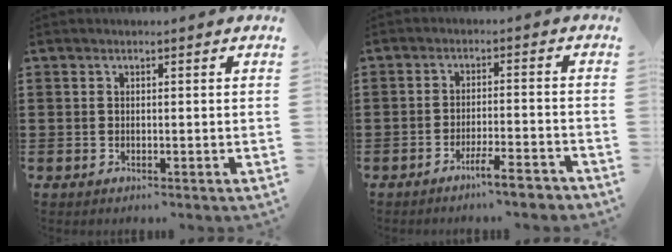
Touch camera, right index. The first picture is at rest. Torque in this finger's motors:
{"motor_torque": [2.14, 0.00, 0.01, 0.00]}